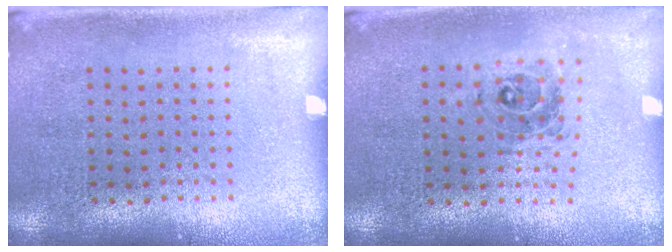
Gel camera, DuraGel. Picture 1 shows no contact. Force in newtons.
{"total": 0.6, "press": 0.6, "slide": 0.2}